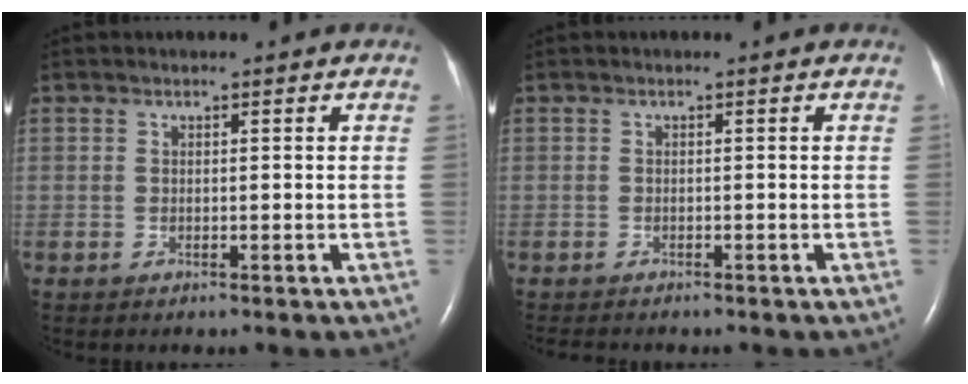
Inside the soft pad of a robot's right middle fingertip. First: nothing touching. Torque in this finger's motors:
{"motor_torque": [0.16, -0.16, -0.03, 0.00]}